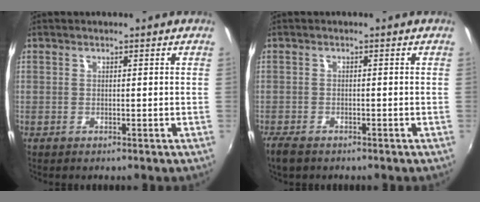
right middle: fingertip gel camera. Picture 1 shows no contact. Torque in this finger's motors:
{"motor_torque": [0.69, -0.72, 0.21, 0.06]}